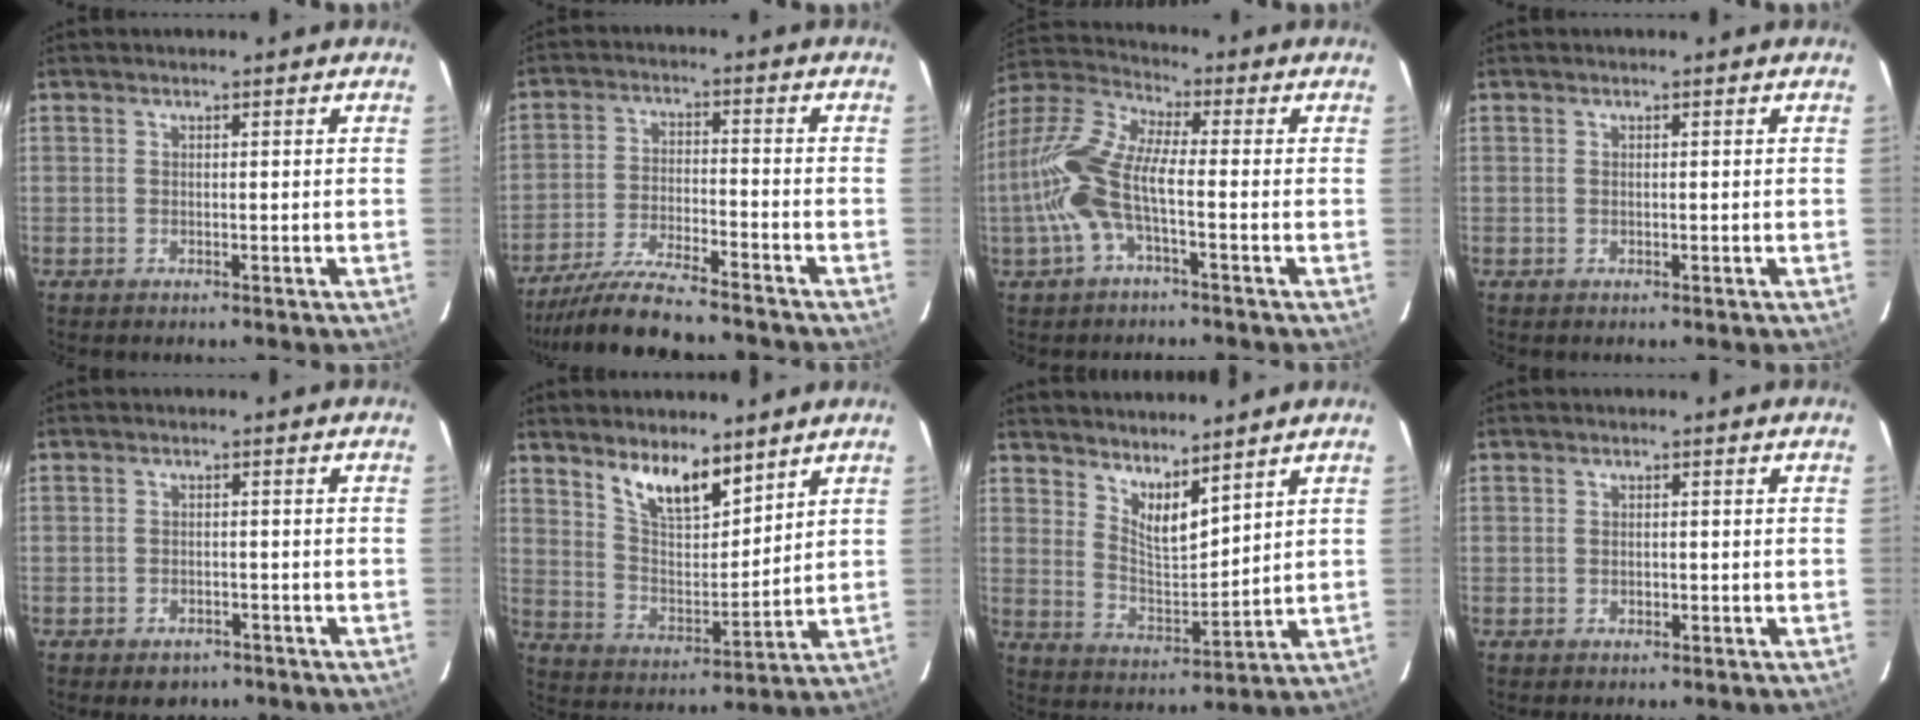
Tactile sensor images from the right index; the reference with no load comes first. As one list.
[{"total": 13.1, "force": [-12.0, 0.9, 5.3], "torque": [-0.118, -0.019, -0.207]}, {"total": 12.1, "force": [-2.9, 3.5, 11.2], "torque": [-0.246, 0.005, -0.062]}, {"total": 0.0}, {"total": 4.0, "force": [-2.8, 2.6, 1.2], "torque": [-0.028, 0.002, -0.033]}, {"total": 11.0, "force": [7.9, 3.8, 6.6], "torque": [-0.114, -0.005, 0.149]}, {"total": 7.8, "force": [6.1, 2.1, 4.4], "torque": [-0.072, -0.012, 0.112]}, {"total": 1.1, "force": [-0.3, 0.9, 0.5], "torque": [-0.008, 0.002, -0.004]}]